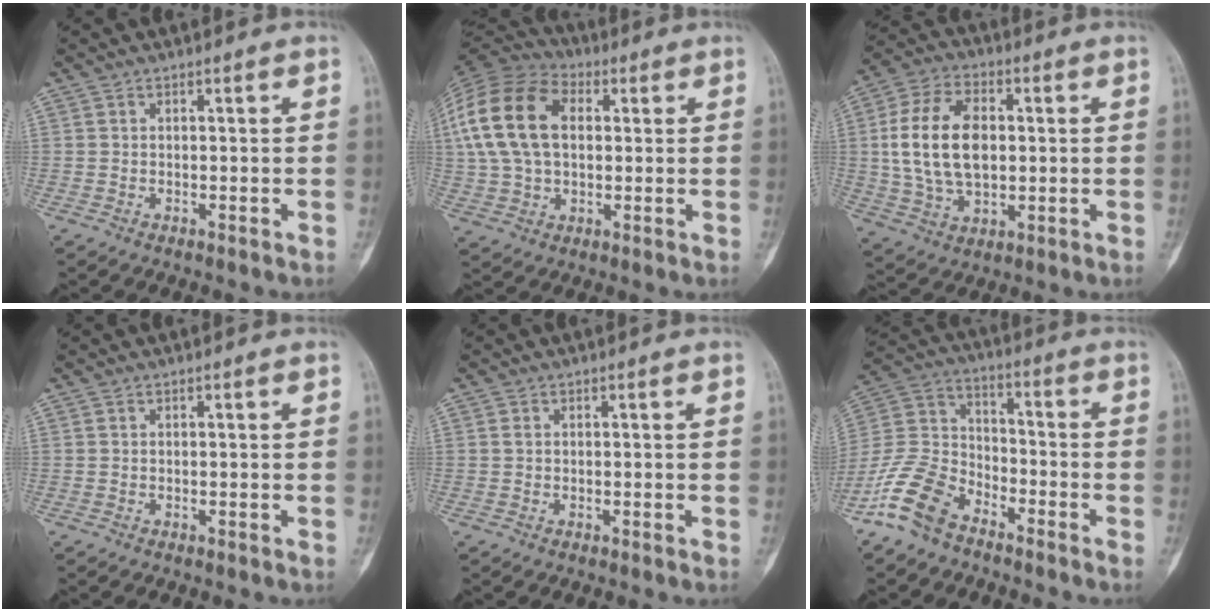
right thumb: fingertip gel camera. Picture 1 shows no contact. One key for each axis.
{"total": 18.6, "fx": 3.3, "fy": 12.2, "fz": 13.7, "tx": -0.265, "ty": 0.020, "tz": 0.055}
{"total": 16.2, "fx": 1.4, "fy": 10.2, "fz": 12.5, "tx": -0.220, "ty": 0.007, "tz": 0.028}
{"total": 0.0}
{"total": 0.7, "fx": 0.3, "fy": 0.5, "fz": 0.4, "tx": -0.007, "ty": 0.002, "tz": 0.007}
{"total": 12.7, "fx": -8.9, "fy": 6.7, "fz": 6.1, "tx": -0.122, "ty": 0.053, "tz": -0.187}